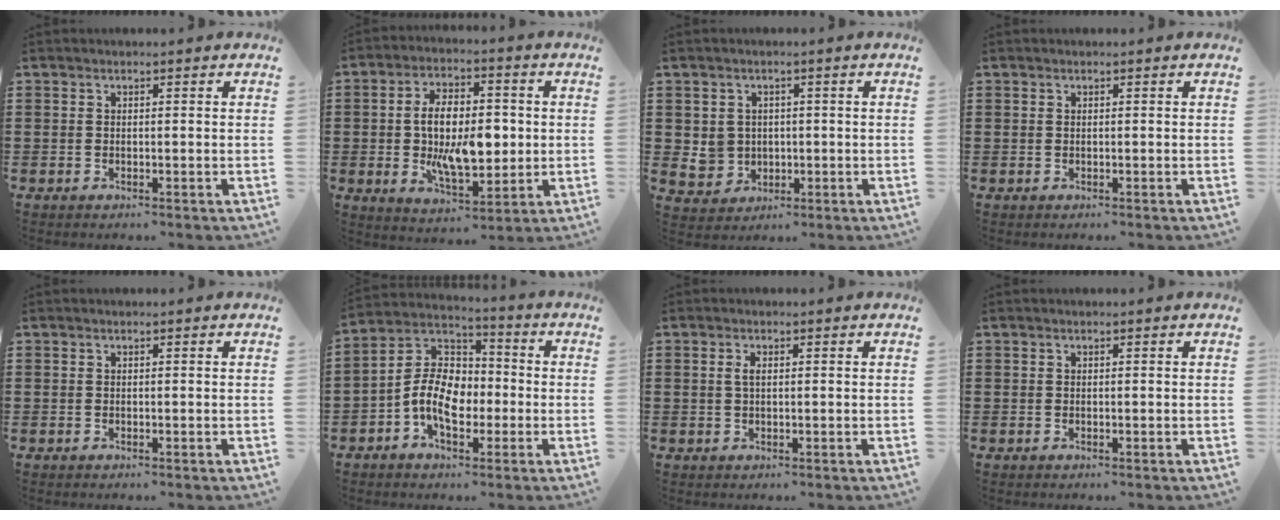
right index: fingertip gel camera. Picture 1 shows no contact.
{"total": 11.2, "force": [-0.2, 5.7, 9.6], "torque": [-0.167, 0.001, -0.008]}
{"total": 3.7, "force": [0.1, 3.6, 0.8], "torque": [-0.031, 0.011, 0.002]}
{"total": 0.0}
{"total": 0.0}
{"total": 10.0, "force": [-2.6, 6.3, 7.3], "torque": [-0.174, 0.005, -0.054]}
{"total": 1.6, "force": [0.3, 0.6, 1.5], "torque": [-0.031, 0.005, 0.003]}
{"total": 0.0}